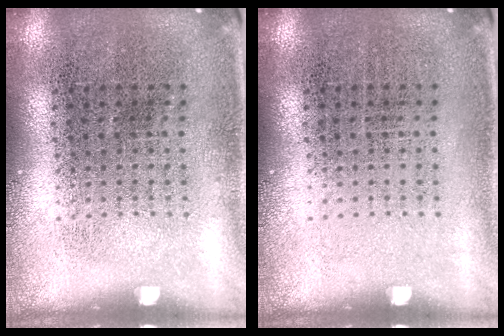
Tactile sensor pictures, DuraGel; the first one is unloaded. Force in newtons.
{"total": 0.0}